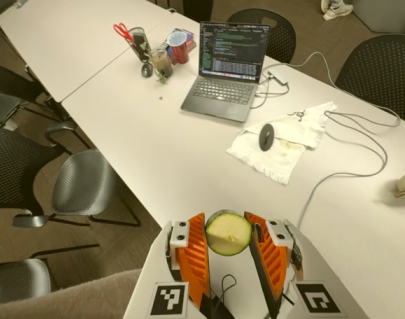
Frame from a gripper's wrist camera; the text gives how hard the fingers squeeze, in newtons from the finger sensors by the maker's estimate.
{"total": 10.5, "left": 10.2, "right": 10.9}